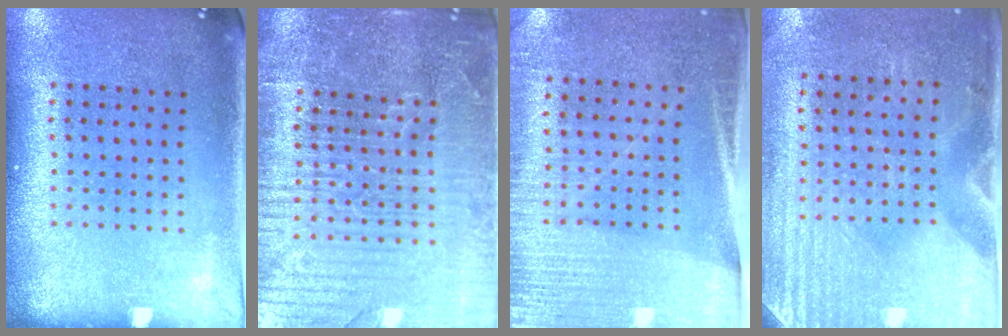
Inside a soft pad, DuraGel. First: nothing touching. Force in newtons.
{"total": 5.3, "press": 4.9, "slide": 2.2}
{"total": 2.8, "press": 2.5, "slide": 1.3}
{"total": 3.0, "press": 2.6, "slide": 1.5}